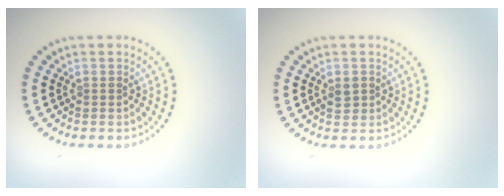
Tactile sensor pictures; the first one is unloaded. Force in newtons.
{"total": 1.5, "press": 1.5, "slide": 0.3}